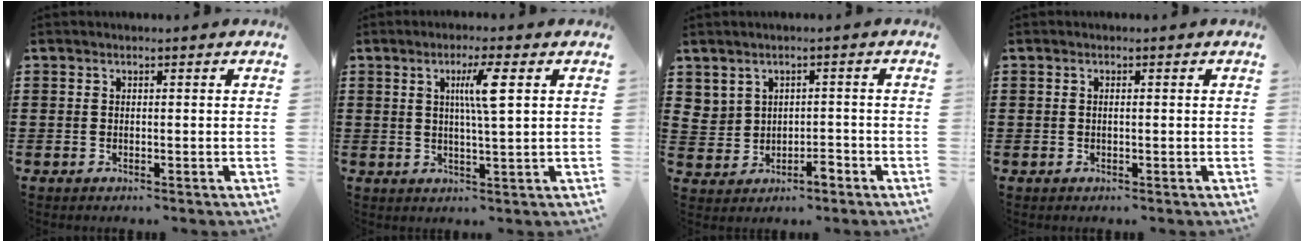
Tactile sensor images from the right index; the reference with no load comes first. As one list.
[{"total": 5.4, "force": [1.7, 0.1, 5.1], "torque": [-0.101, 0.001, 0.022]}, {"total": 2.3, "force": [-0.1, 2.0, 1.1], "torque": [-0.031, 0.003, -0.005]}, {"total": 0.6, "force": [0.0, 0.0, 0.6], "torque": [-0.012, -0.003, 0.000]}]